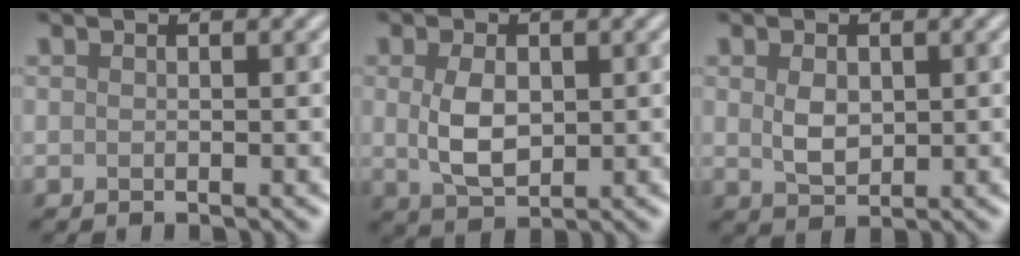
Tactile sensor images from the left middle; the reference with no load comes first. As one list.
[{"total": 4.0, "force": [0.3, 2.4, 3.2], "torque": [-0.073, -0.001, 0.011]}, {"total": 2.5, "force": [0.4, 1.7, 1.8], "torque": [-0.039, -0.002, 0.013]}]